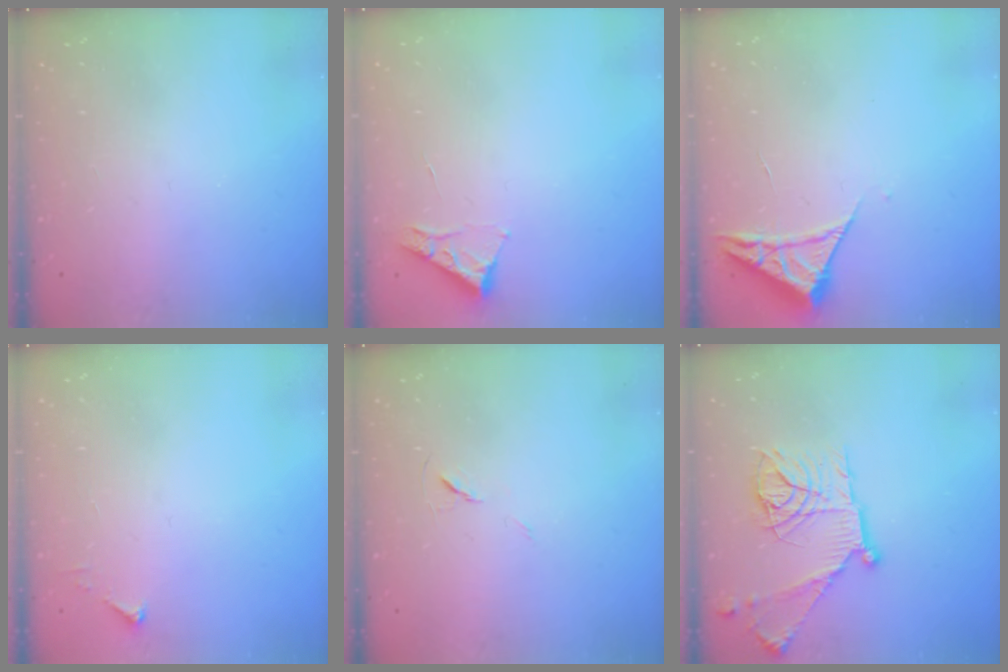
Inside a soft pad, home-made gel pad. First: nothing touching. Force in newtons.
{"total": 3.4, "press": 3.3, "slide": 0.5}
{"total": 4.2, "press": 4.2, "slide": 0.5}
{"total": 2.5, "press": 2.5, "slide": 0.3}
{"total": 6.0, "press": 5.5, "slide": 2.3}
{"total": 18.2, "press": 18.2, "slide": 1.2}